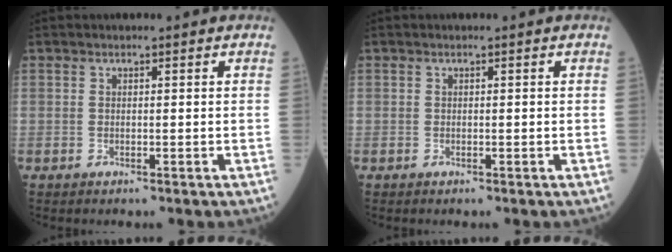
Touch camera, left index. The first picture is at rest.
{"total": 0.0}